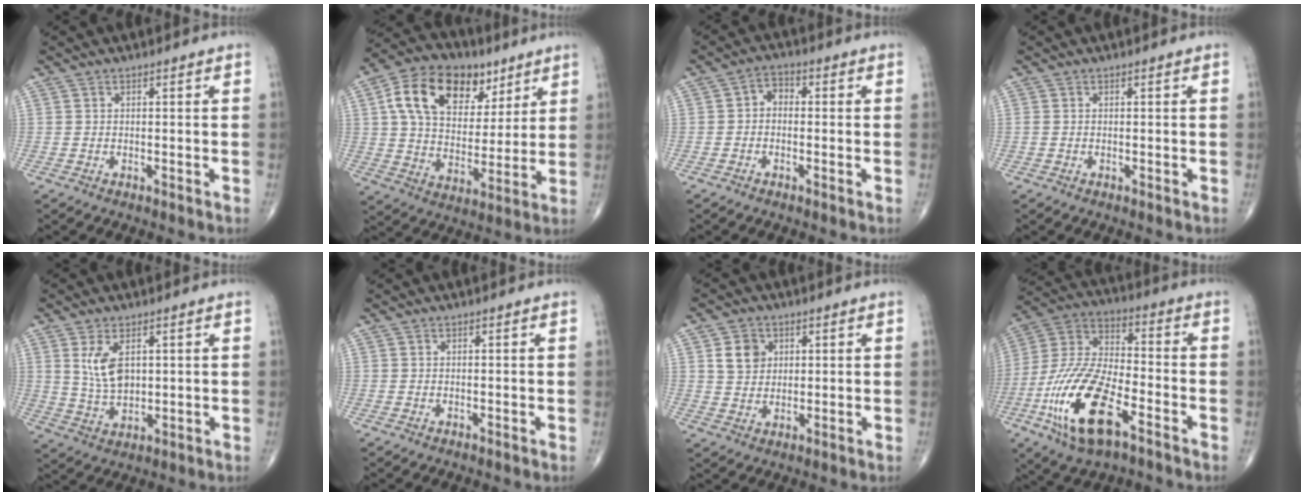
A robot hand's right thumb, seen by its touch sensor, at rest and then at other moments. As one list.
[{"total": 19.6, "force": [8.4, 12.9, 12.1], "torque": [-0.178, -0.010, 0.141]}, {"total": 3.2, "force": [-0.3, 2.4, 2.0], "torque": [-0.018, 0.015, -0.020]}, {"total": 0.5, "force": [-0.1, 0.4, 0.4], "torque": [-0.010, 0.001, 0.000]}, {"total": 7.3, "force": [2.2, 4.0, 5.7], "torque": [-0.099, -0.014, 0.053]}, {"total": 0.0}, {"total": 5.6, "force": [1.9, 4.6, 2.5], "torque": [-0.022, -0.008, 0.034]}, {"total": 19.9, "force": [-8.7, 8.5, 15.8], "torque": [-0.326, 0.034, -0.160]}]